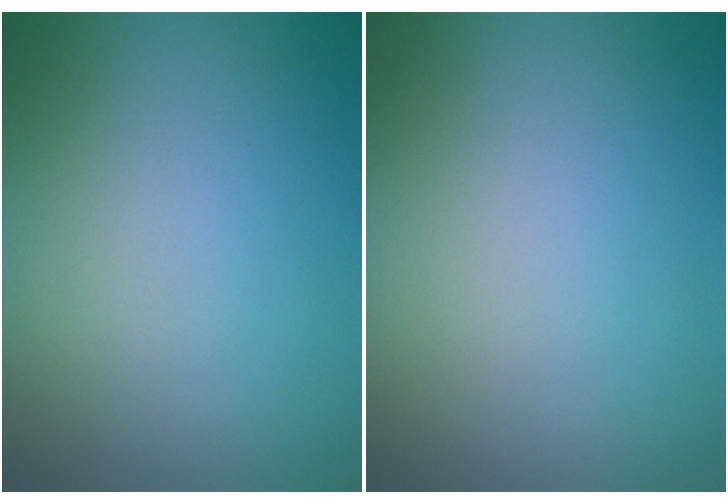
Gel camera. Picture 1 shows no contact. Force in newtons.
{"total": 0.0}